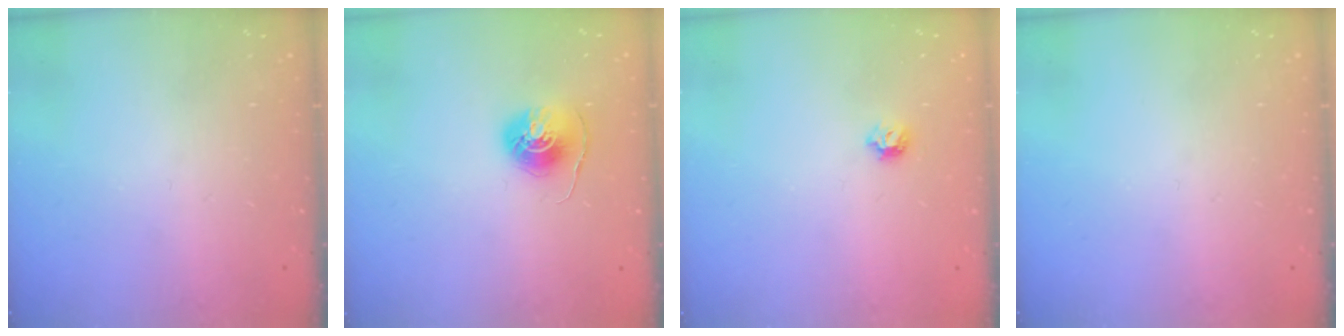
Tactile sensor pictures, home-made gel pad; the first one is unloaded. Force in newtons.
{"total": 7.1, "press": 7.1, "slide": 0.4}
{"total": 5.9, "press": 5.8, "slide": 0.9}
{"total": 0.0}